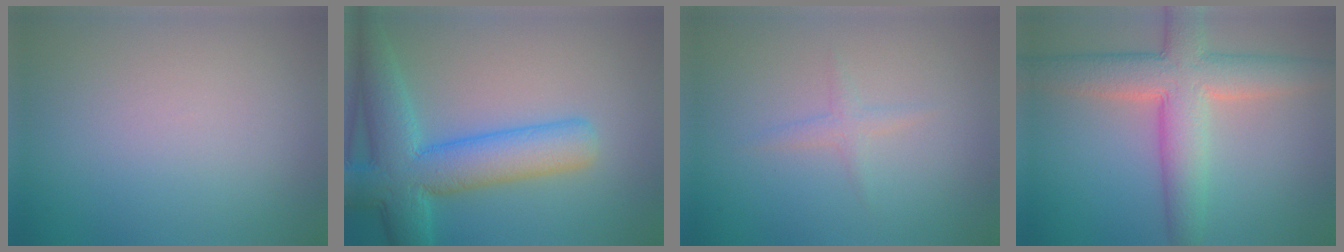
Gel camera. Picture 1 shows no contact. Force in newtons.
{"total": 8.2, "press": 8.2, "slide": 0.3}
{"total": 1.1, "press": 1.1, "slide": 0.0}
{"total": 7.4, "press": 7.4, "slide": 0.4}